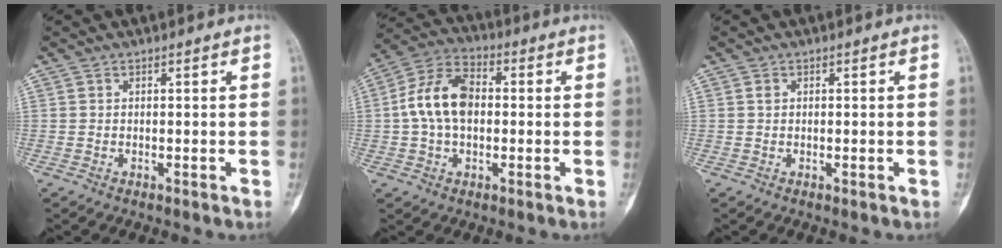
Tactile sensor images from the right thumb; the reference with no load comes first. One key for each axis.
{"total": 11.5, "fx": 0.2, "fy": 7.4, "fz": 8.8, "tx": -0.165, "ty": 0.030, "tz": -0.004}
{"total": 1.0, "fx": 0.1, "fy": 0.6, "fz": 0.8, "tx": -0.011, "ty": 0.000, "tz": 0.001}